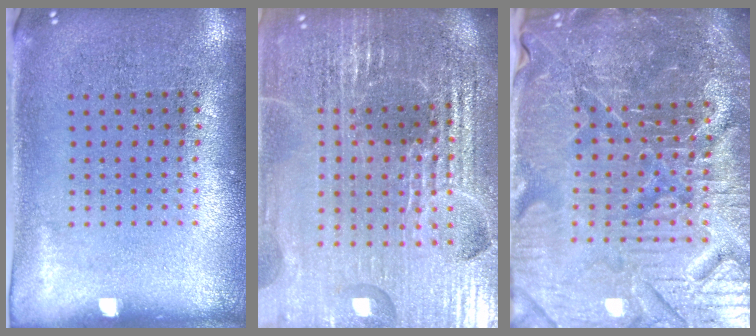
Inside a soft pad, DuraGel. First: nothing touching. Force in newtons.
{"total": 6.6, "press": 5.8, "slide": 3.2}
{"total": 6.4, "press": 5.8, "slide": 2.7}